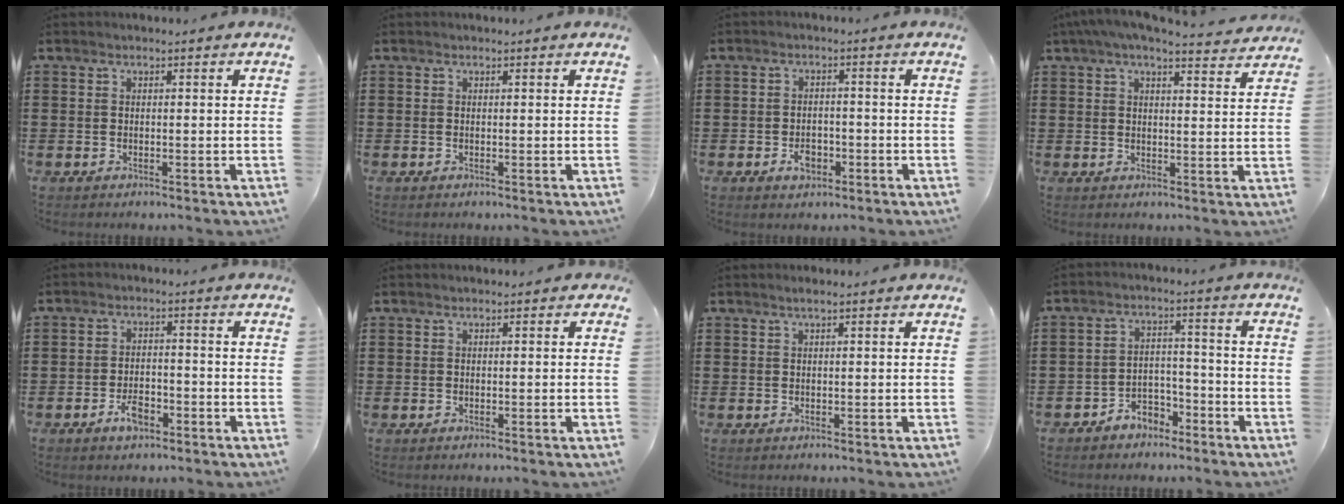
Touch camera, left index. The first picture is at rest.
{"total": 0.0}
{"total": 3.1, "force": [-1.5, 2.0, 1.8], "torque": [-0.035, 0.002, -0.029]}
{"total": 4.3, "force": [3.6, 0.3, 2.3], "torque": [-0.057, -0.012, 0.062]}
{"total": 4.0, "force": [-2.3, 1.9, 2.7], "torque": [-0.050, 0.005, -0.044]}
{"total": 0.0}
{"total": 0.8, "force": [0.4, 0.0, 0.6], "torque": [-0.010, 0.000, 0.007]}
{"total": 4.1, "force": [-3.6, 1.8, 0.7], "torque": [-0.017, 0.013, -0.072]}